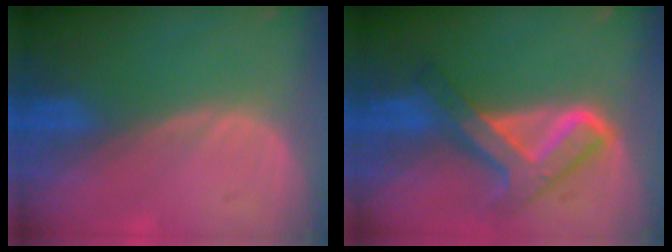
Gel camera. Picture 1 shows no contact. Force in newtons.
{"total": 8.1, "press": 8.1, "slide": 0.7}